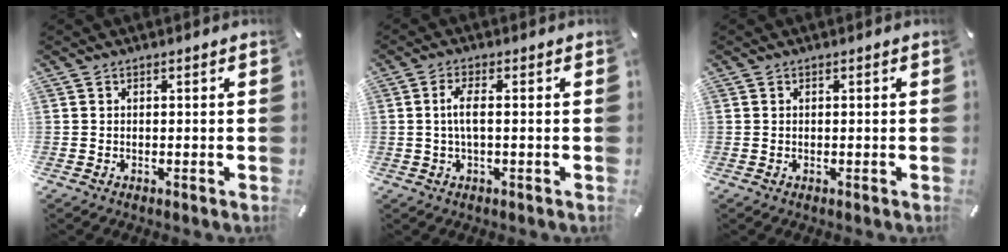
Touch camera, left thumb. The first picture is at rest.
{"total": 4.4, "force": [0.0, 1.1, 4.3], "torque": [-0.087, 0.000, -0.004]}
{"total": 0.0}